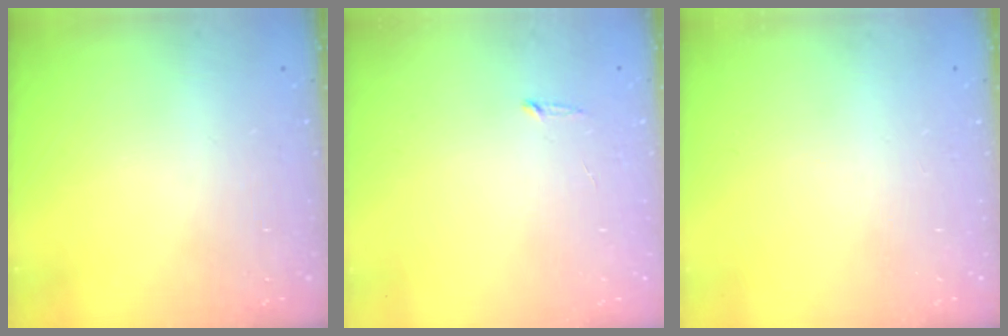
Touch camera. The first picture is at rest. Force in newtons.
{"total": 2.5, "press": 2.5, "slide": 0.2}
{"total": 0.0}